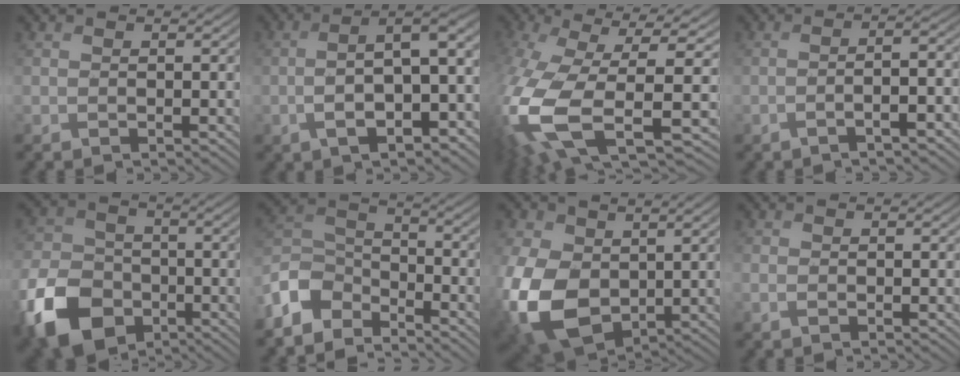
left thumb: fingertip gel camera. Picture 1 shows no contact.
{"total": 10.7, "force": [-1.7, 4.6, 9.5], "torque": [-0.169, 0.005, -0.027]}
{"total": 17.9, "force": [-5.1, 8.3, 15.0], "torque": [-0.379, -0.044, -0.089]}
{"total": 6.0, "force": [-2.1, 1.2, 5.4], "torque": [-0.077, 0.007, -0.047]}
{"total": 12.6, "force": [-5.9, 8.8, 6.8], "torque": [-0.173, -0.027, -0.125]}
{"total": 7.6, "force": [-6.0, 3.7, 2.7], "torque": [-0.069, -0.003, -0.147]}
{"total": 13.7, "force": [-0.7, 9.7, 9.7], "torque": [-0.276, -0.026, -0.015]}
{"total": 0.7, "force": [-0.2, 0.3, 0.6], "torque": [-0.018, -0.002, -0.004]}